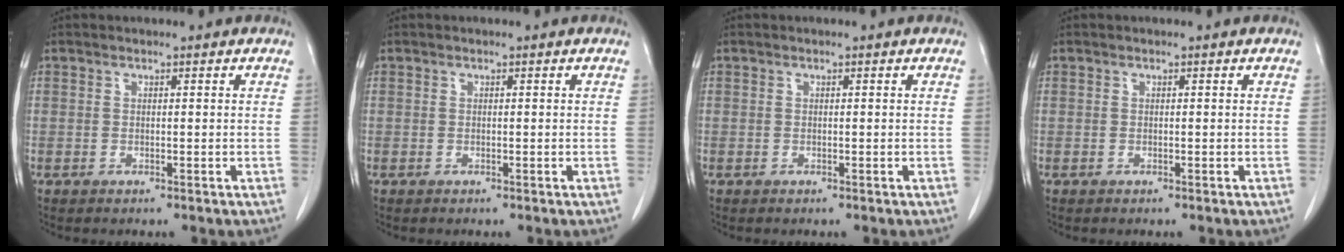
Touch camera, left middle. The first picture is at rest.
{"total": 0.0}
{"total": 0.0}
{"total": 0.0}